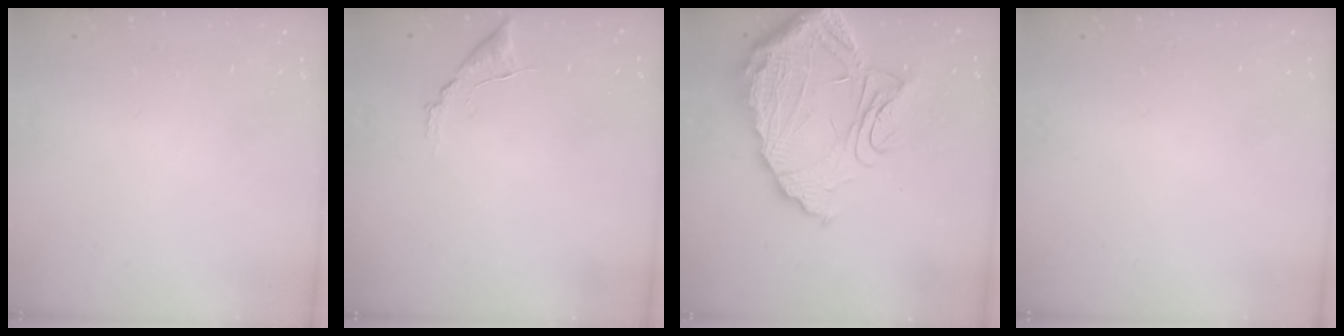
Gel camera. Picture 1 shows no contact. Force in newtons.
{"total": 7.2, "press": 7.2, "slide": 0.3}
{"total": 19.5, "press": 19.4, "slide": 1.7}
{"total": 0.0}